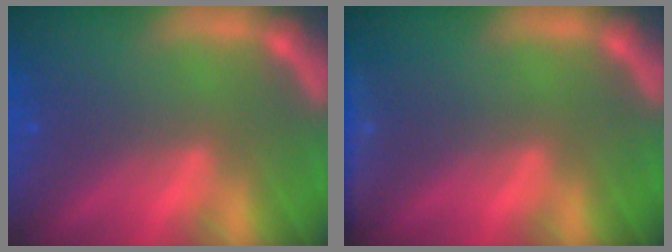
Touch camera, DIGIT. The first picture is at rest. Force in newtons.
{"total": 2.4}